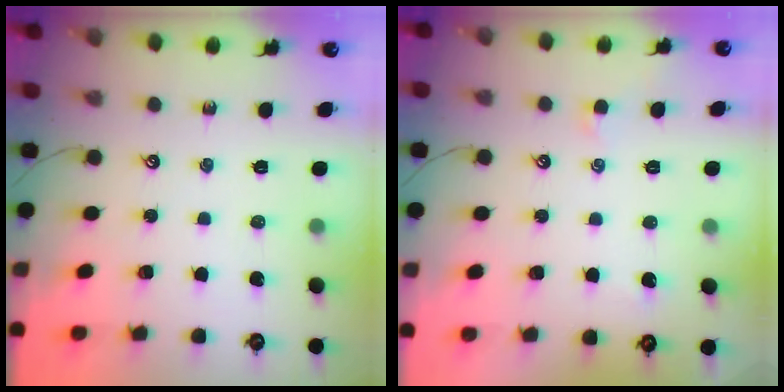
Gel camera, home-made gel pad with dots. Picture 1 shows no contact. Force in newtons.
{"total": 0.6, "press": 0.3, "slide": 0.5}